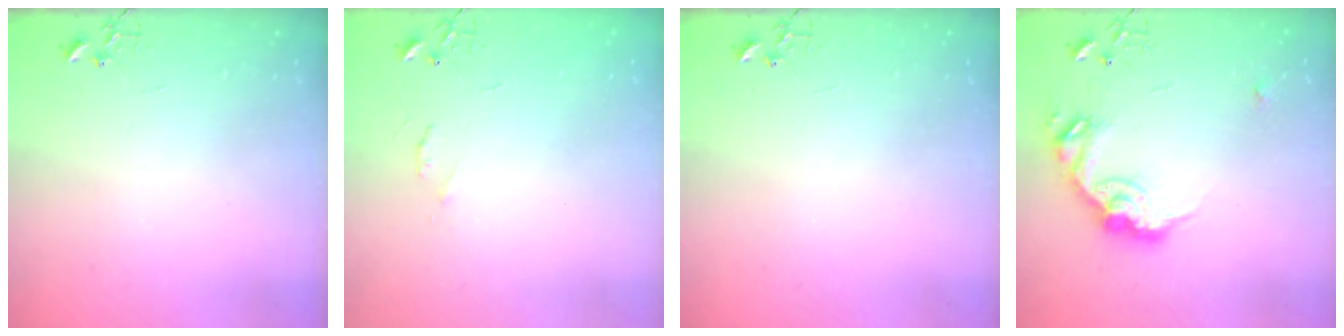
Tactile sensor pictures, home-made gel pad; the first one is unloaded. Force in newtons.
{"total": 4.1, "press": 4.1, "slide": 0.7}
{"total": 0.0}
{"total": 16.0, "press": 16.0, "slide": 0.3}